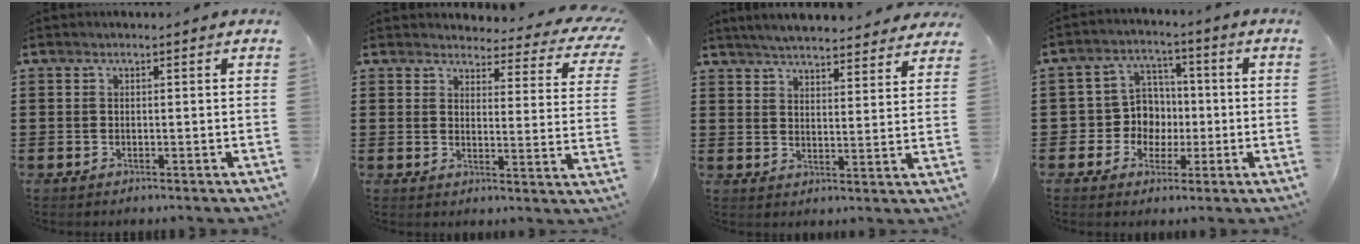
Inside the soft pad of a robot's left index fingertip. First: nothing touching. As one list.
[{"total": 3.6, "force": [3.4, 0.7, 1.1], "torque": [-0.033, -0.027, 0.054]}, {"total": 5.1, "force": [5.0, -0.1, 0.9], "torque": [-0.038, -0.026, 0.089]}, {"total": 6.6, "force": [-0.4, 6.4, 1.7], "torque": [-0.057, 0.015, -0.004]}]